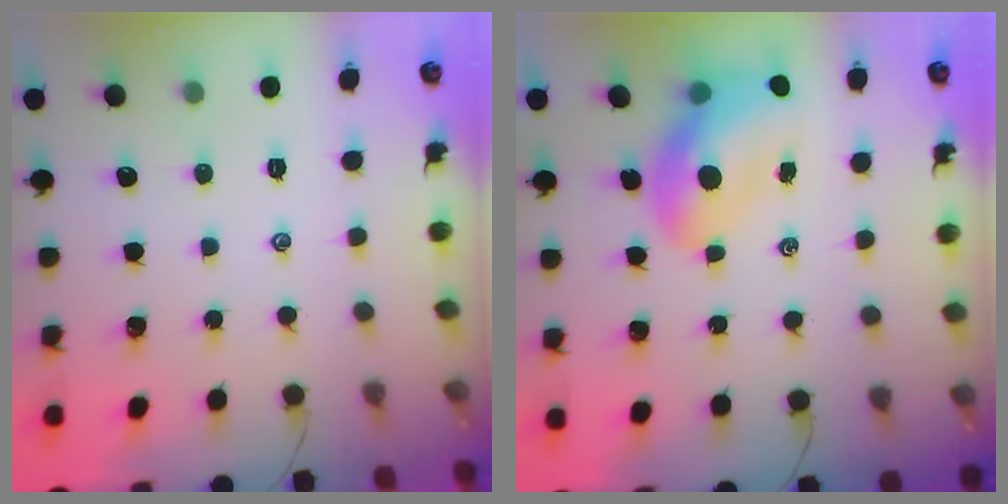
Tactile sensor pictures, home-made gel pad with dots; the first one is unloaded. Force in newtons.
{"total": 12.1, "press": 11.6, "slide": 3.3}